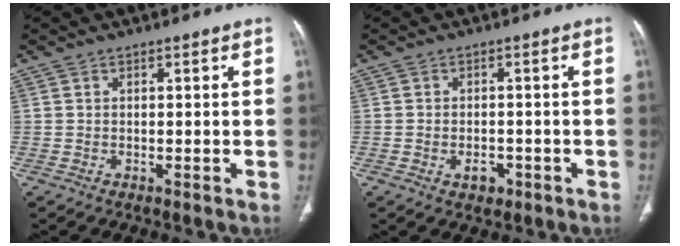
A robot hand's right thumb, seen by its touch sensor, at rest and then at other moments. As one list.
[{"total": 2.9, "force": [-1.2, 2.0, 1.7], "torque": [-0.017, 0.007, -0.011]}]